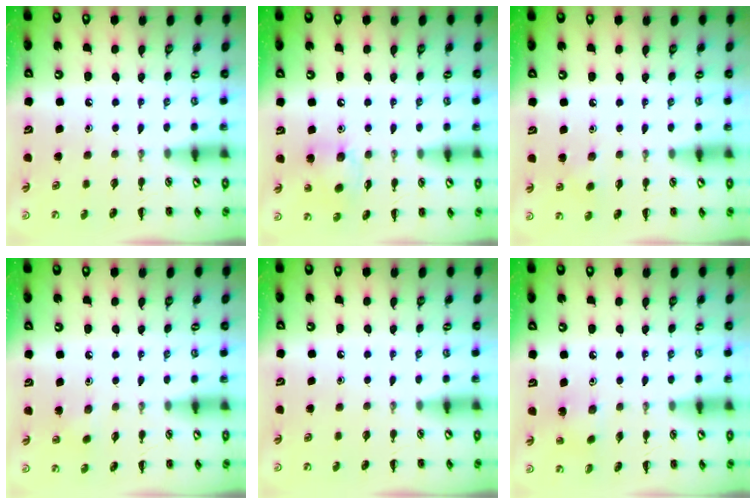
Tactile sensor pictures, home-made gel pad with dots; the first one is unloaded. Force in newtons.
{"total": 10.8, "press": 10.6, "slide": 2.4}
{"total": 5.3, "press": 5.2, "slide": 1.0}
{"total": 2.3, "press": 2.2, "slide": 0.8}
{"total": 0.0}
{"total": 2.7, "press": 2.6, "slide": 0.7}